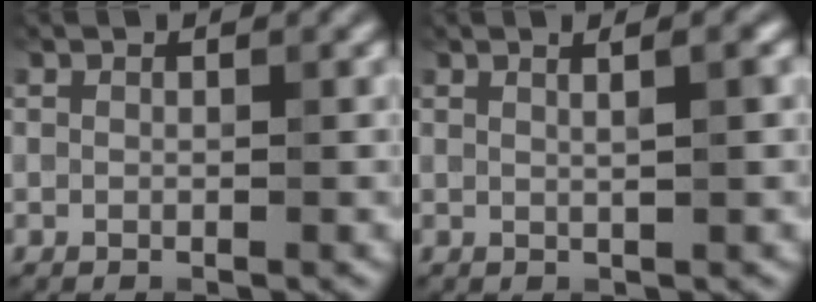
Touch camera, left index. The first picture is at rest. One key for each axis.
{"total": 2.8, "fx": 1.0, "fy": 1.1, "fz": 2.3, "tx": -0.012, "ty": 0.005, "tz": -0.009}